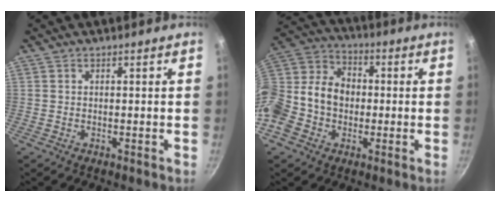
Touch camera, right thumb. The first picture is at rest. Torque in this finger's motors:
{"motor_torque": [1.86, 1.86, 0.21, -0.20, 0.19]}